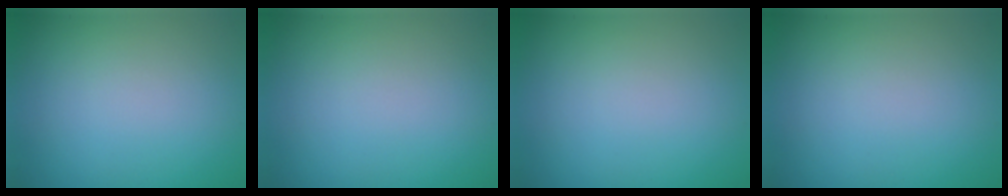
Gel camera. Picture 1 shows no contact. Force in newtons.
{"total": 0.0}
{"total": 0.0}
{"total": 0.0}